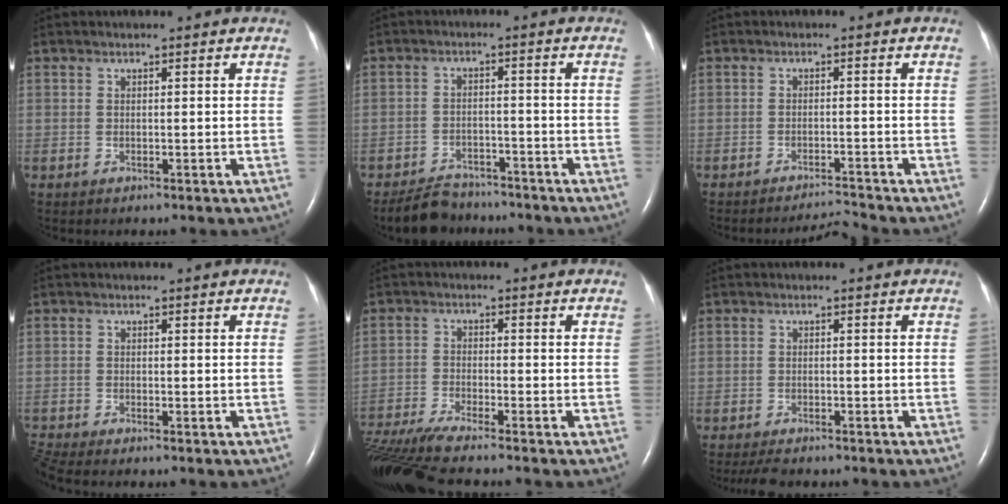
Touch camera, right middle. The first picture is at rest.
{"total": 6.2, "force": [-5.6, 2.4, 1.1], "torque": [-0.028, -0.008, -0.093]}
{"total": 3.2, "force": [-2.8, -1.4, -0.6], "torque": [0.004, -0.006, -0.043]}
{"total": 2.2, "force": [-2.1, -0.5, 0.5], "torque": [-0.022, -0.011, -0.044]}
{"total": 9.4, "force": [-8.4, -1.3, 4.0], "torque": [-0.075, -0.024, -0.151]}
{"total": 2.8, "force": [-2.4, 1.0, 1.0], "torque": [-0.021, -0.005, -0.032]}